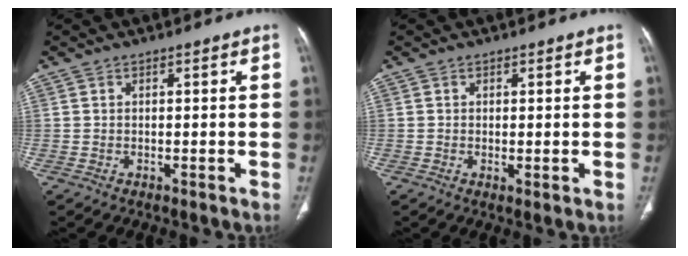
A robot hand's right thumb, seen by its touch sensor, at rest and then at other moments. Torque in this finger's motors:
{"motor_torque": [-0.56, 0.04, -0.41, 0.22, -0.14]}